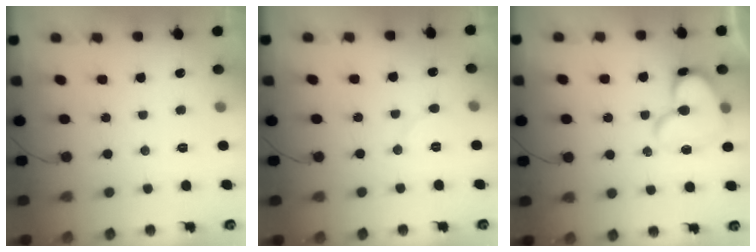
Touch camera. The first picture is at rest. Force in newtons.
{"total": 5.1, "press": 5.0, "slide": 0.5}
{"total": 14.0, "press": 13.9, "slide": 1.2}